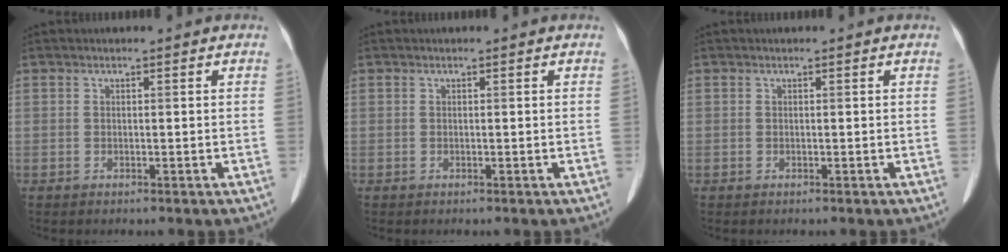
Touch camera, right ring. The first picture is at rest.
{"total": 0.0}
{"total": 0.0}